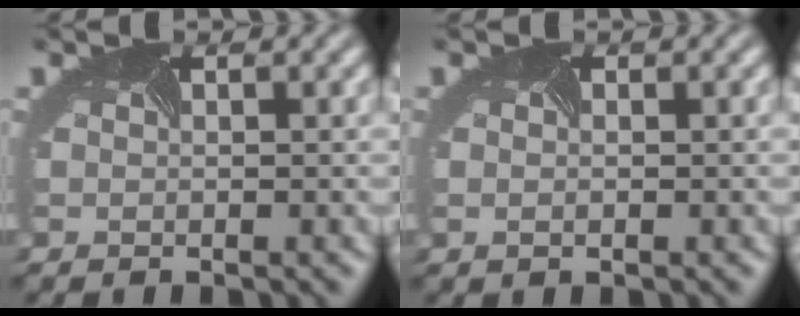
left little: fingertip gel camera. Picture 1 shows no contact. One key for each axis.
{"total": 0.8, "fx": -0.1, "fy": 0.5, "fz": 0.6, "tx": -0.008, "ty": -0.005, "tz": -0.002}